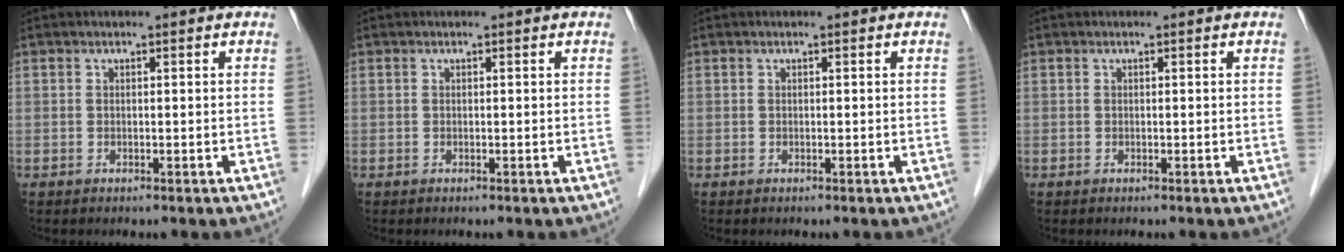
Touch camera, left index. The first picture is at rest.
{"total": 0.0}
{"total": 0.0}
{"total": 0.0}